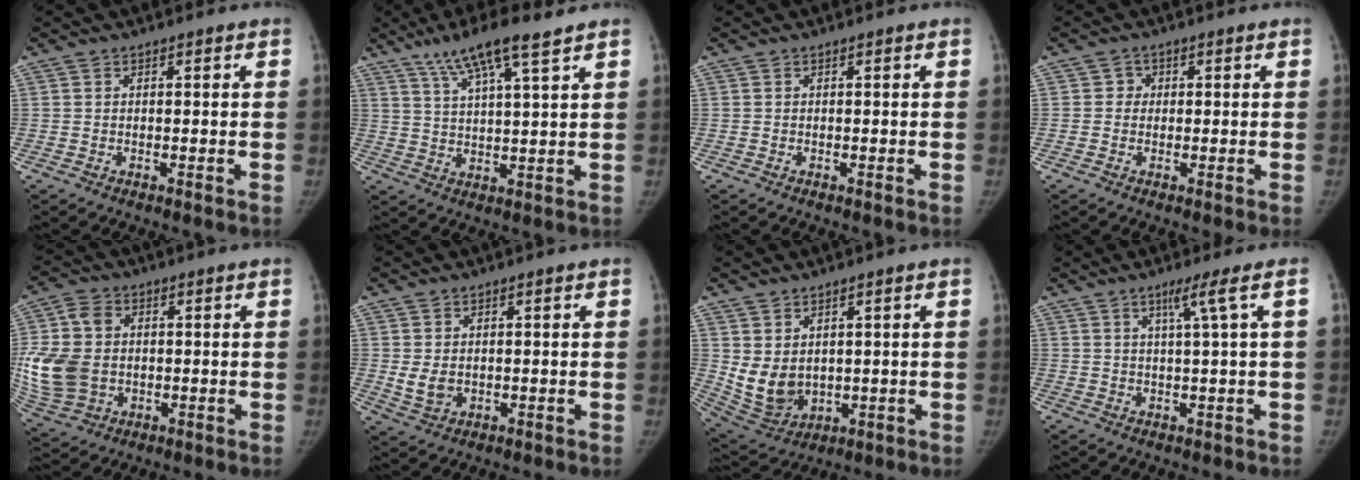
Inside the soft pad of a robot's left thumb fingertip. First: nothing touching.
{"total": 10.5, "force": [7.1, 1.1, 7.7], "torque": [-0.138, -0.023, 0.126]}
{"total": 0.0}
{"total": 1.8, "force": [0.1, 1.8, 0.5], "torque": [0.008, 0.005, -0.004]}
{"total": 15.6, "force": [-0.1, 11.7, 10.3], "torque": [-0.229, 0.000, 0.010]}
{"total": 3.6, "force": [0.1, 2.8, 2.3], "torque": [-0.031, -0.007, 0.011]}
{"total": 8.4, "force": [1.1, 6.5, 5.3], "torque": [-0.081, -0.017, 0.049]}
{"total": 4.1, "force": [1.7, -1.2, 3.6], "torque": [-0.069, -0.005, 0.037]}